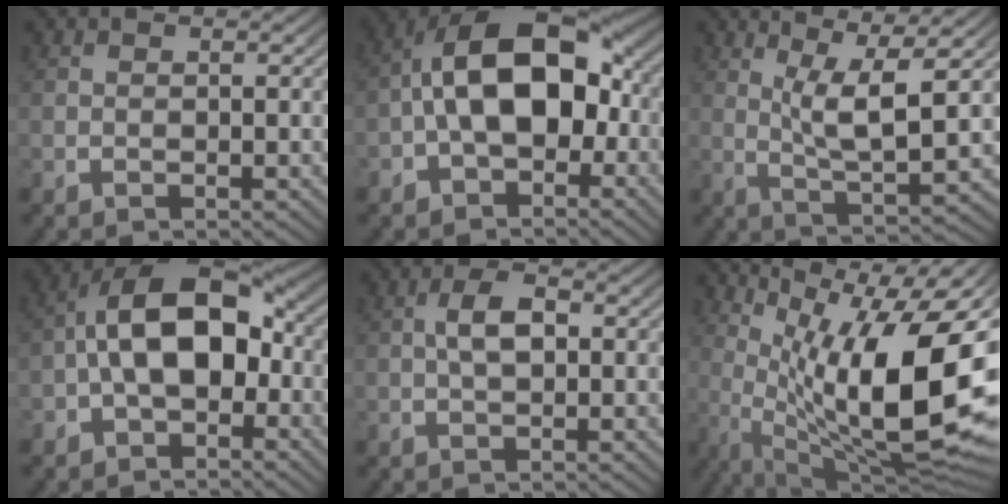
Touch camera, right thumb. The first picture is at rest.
{"total": 12.7, "force": [-0.8, 8.2, 9.7], "torque": [-0.170, -0.022, -0.003]}
{"total": 7.5, "force": [2.2, 2.9, 6.6], "torque": [-0.106, -0.018, 0.042]}
{"total": 11.3, "force": [-0.8, 7.3, 8.6], "torque": [-0.157, -0.020, -0.005]}
{"total": 3.4, "force": [0.2, 1.8, 2.9], "torque": [-0.052, 0.005, 0.002]}
{"total": 20.3, "force": [1.9, 10.9, 17.0], "torque": [-0.263, -0.044, 0.059]}